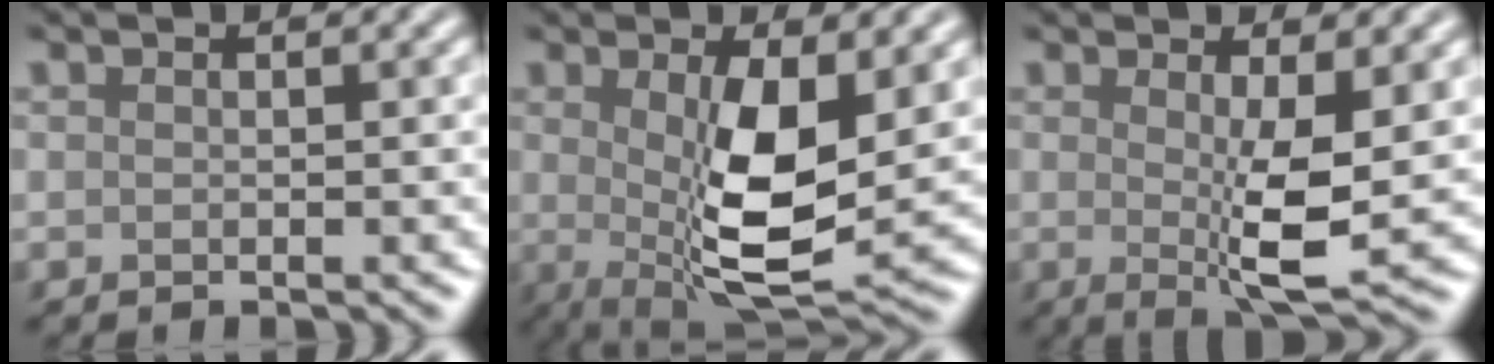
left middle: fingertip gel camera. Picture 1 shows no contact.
{"total": 8.1, "force": [0.2, 2.5, 7.6], "torque": [-0.139, -0.016, 0.009]}
{"total": 5.1, "force": [0.0, 0.9, 5.0], "torque": [-0.084, -0.019, 0.004]}